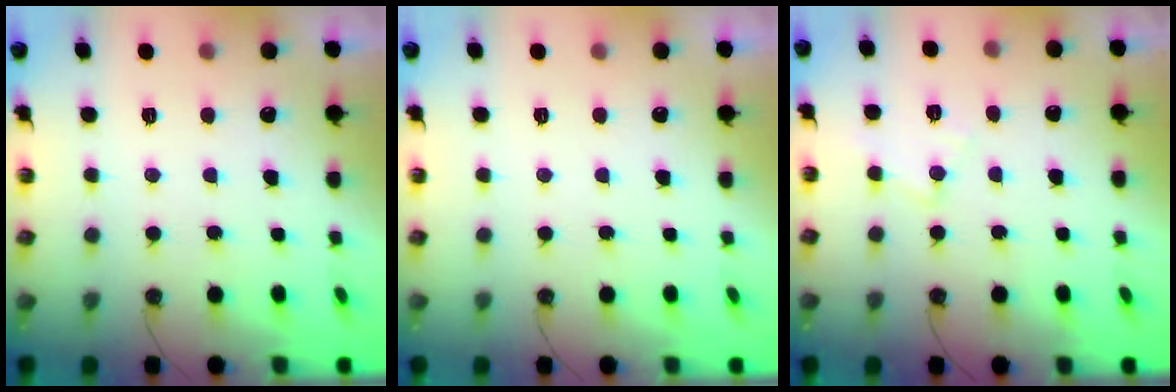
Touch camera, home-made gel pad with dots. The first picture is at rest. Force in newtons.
{"total": 0.0}
{"total": 7.4, "press": 7.4, "slide": 0.7}